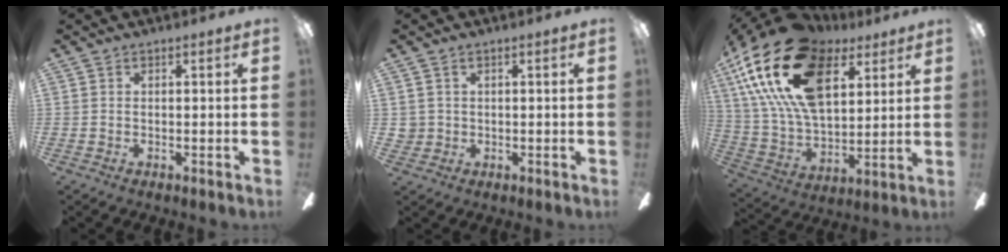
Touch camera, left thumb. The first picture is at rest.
{"total": 2.2, "force": [0.6, 2.1, 0.3], "torque": [-0.010, 0.004, 0.012]}
{"total": 27.3, "force": [13.4, 15.1, 18.4], "torque": [-0.381, -0.050, 0.234]}